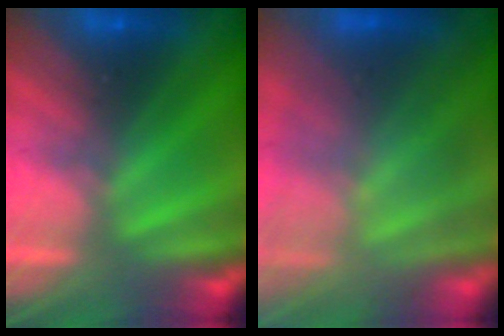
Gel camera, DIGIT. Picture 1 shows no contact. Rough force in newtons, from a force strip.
{"total": 9.5}